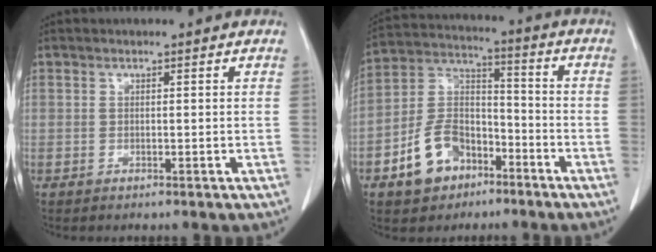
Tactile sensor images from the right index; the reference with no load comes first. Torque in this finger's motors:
{"motor_torque": [-0.16, 0.01, -0.27, -0.13]}